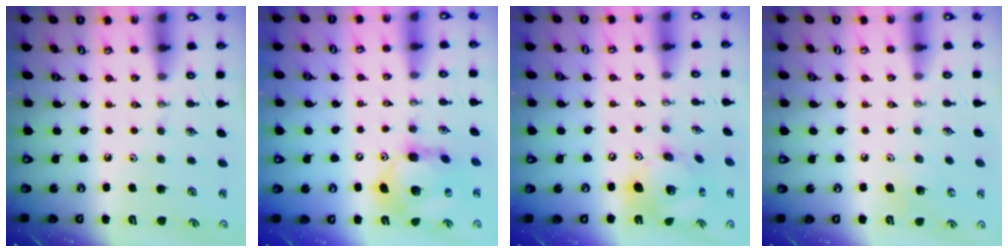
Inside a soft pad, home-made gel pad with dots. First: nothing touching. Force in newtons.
{"total": 13.6, "press": 13.5, "slide": 1.5}
{"total": 16.1, "press": 16.0, "slide": 2.1}
{"total": 4.9, "press": 4.8, "slide": 0.4}